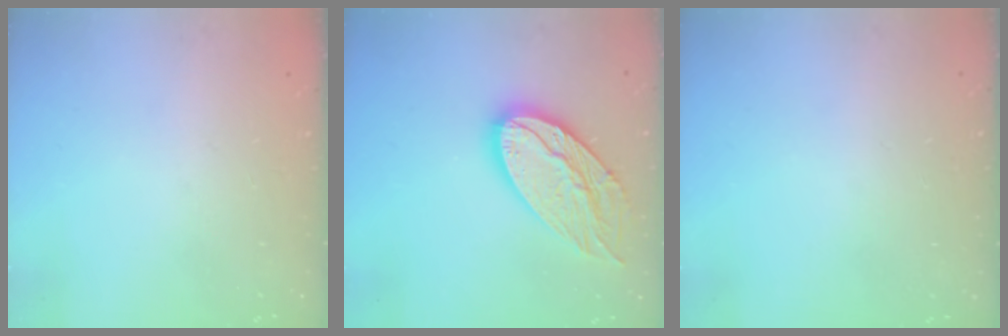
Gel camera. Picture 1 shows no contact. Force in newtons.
{"total": 17.6, "press": 17.6, "slide": 1.4}
{"total": 0.0}